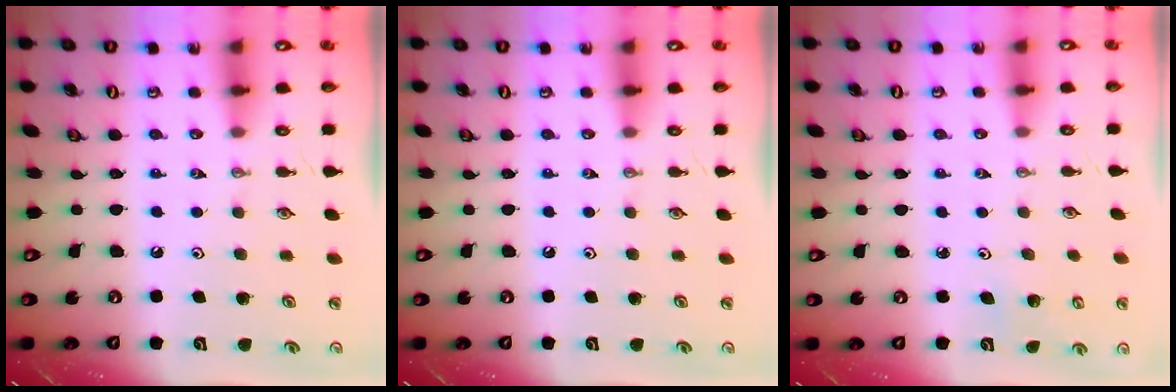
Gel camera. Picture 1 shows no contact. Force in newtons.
{"total": 0.0}
{"total": 2.3, "press": 2.3, "slide": 0.2}